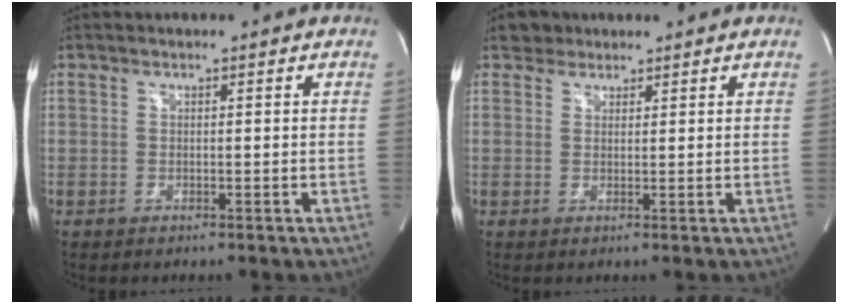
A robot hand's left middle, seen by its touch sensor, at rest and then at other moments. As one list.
[{"total": 2.4, "force": [1.8, 1.6, 0.0], "torque": [0.001, 0.013, 0.026]}]